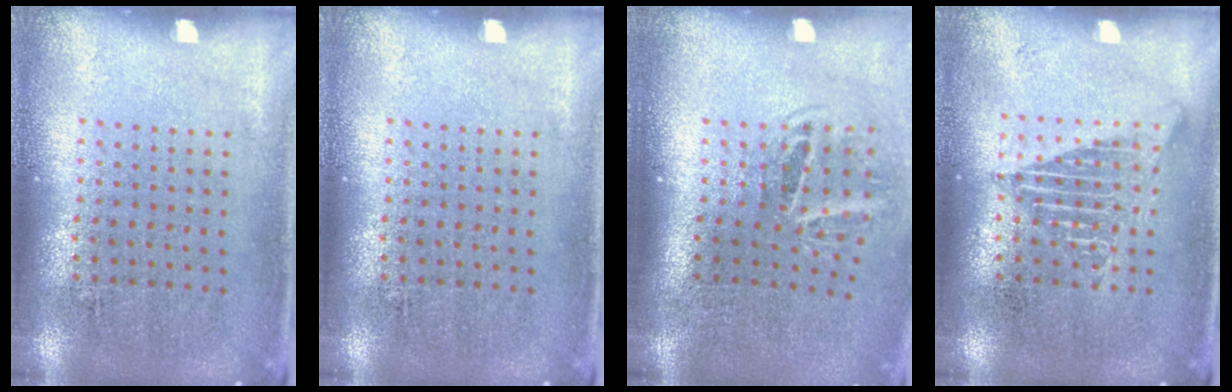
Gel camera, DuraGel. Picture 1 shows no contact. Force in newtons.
{"total": 0.0}
{"total": 1.8, "press": 1.2, "slide": 1.3}
{"total": 2.4, "press": 2.3, "slide": 0.2}